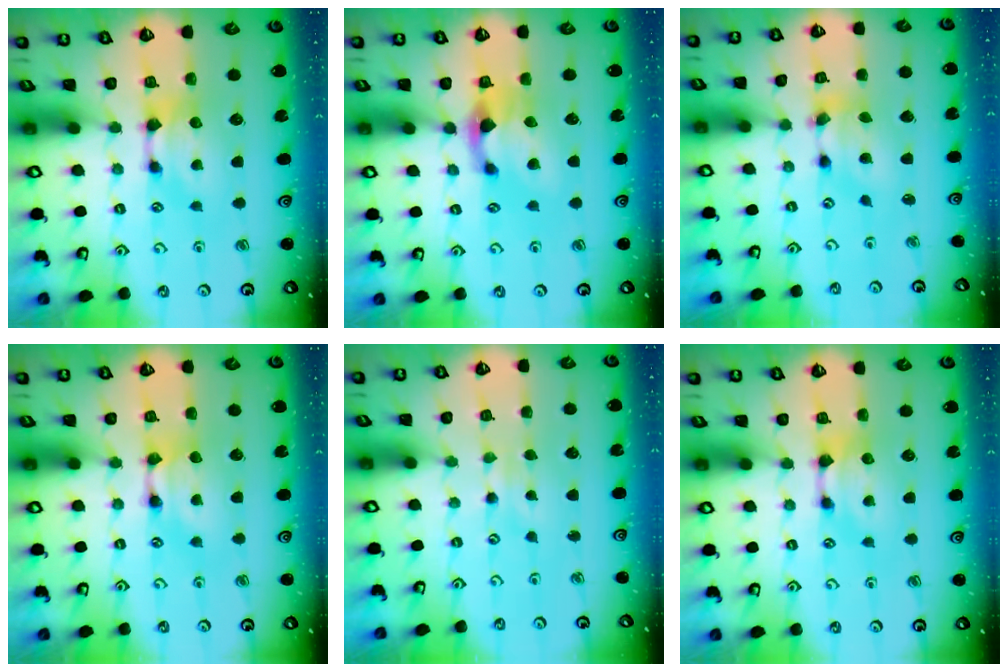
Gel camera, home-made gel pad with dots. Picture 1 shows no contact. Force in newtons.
{"total": 2.8, "press": 2.2, "slide": 1.7}
{"total": 4.4, "press": 4.1, "slide": 1.4}
{"total": 1.8, "press": 1.8, "slide": 0.1}
{"total": 2.2, "press": 2.1, "slide": 0.4}
{"total": 0.0}